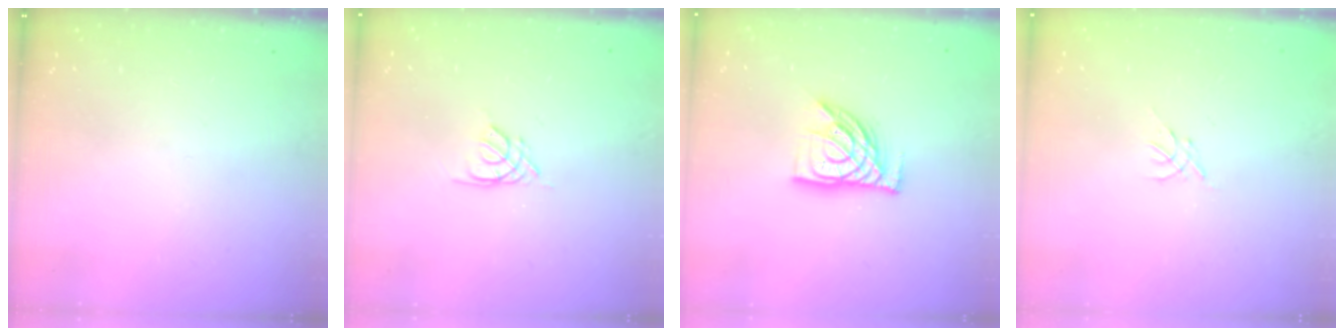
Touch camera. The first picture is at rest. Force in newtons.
{"total": 2.6, "press": 2.6, "slide": 0.3}
{"total": 11.3, "press": 11.2, "slide": 1.0}
{"total": 0.0}